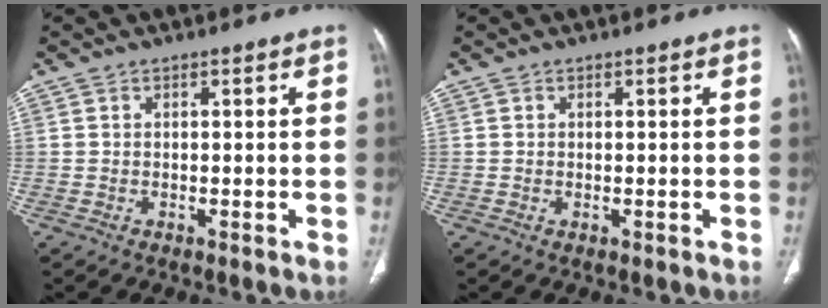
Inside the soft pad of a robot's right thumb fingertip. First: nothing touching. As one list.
[{"total": 0.0}]